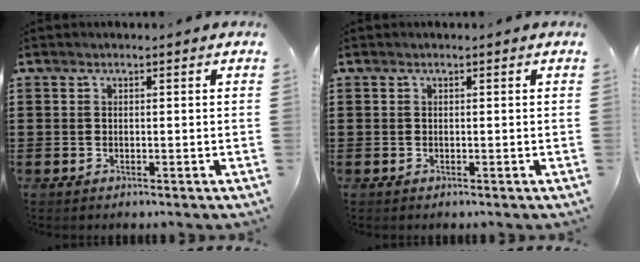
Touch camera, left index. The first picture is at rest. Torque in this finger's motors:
{"motor_torque": [0.00, 0.00, 0.00, 0.00]}